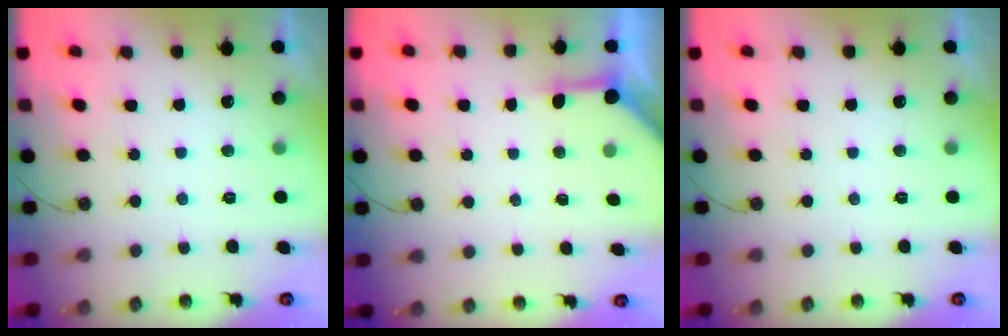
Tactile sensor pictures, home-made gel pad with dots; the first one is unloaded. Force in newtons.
{"total": 4.0, "press": 3.9, "slide": 0.5}
{"total": 0.0}